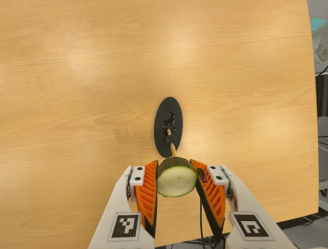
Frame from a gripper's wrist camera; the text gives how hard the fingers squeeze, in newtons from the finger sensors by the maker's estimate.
{"total": 11.4, "left": 11.2, "right": 11.5}